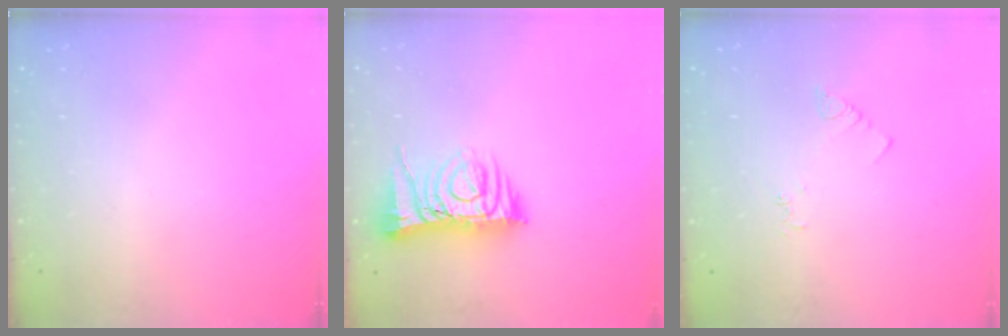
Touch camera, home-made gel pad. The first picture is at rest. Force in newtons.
{"total": 9.9, "press": 9.8, "slide": 1.4}
{"total": 3.3, "press": 3.3, "slide": 0.6}